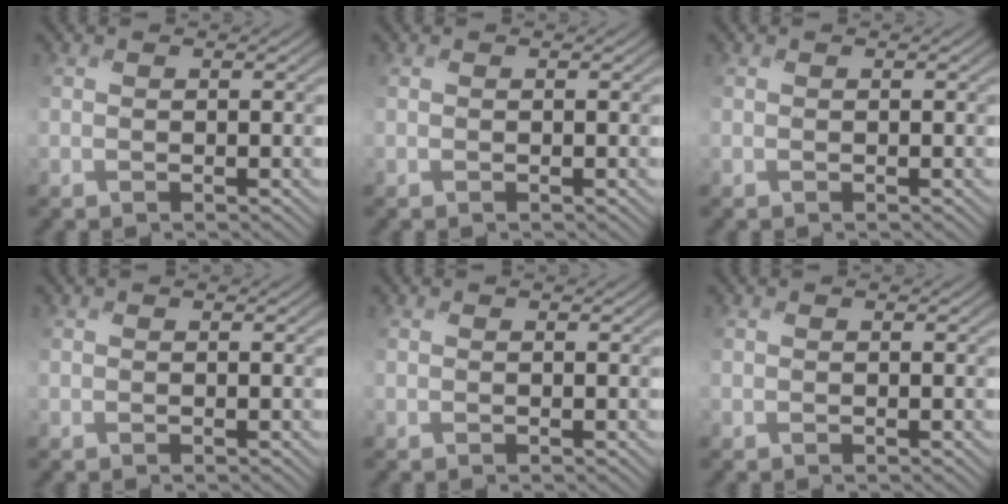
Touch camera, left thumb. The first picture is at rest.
{"total": 0.0}
{"total": 0.0}
{"total": 0.0}
{"total": 0.0}
{"total": 0.0}